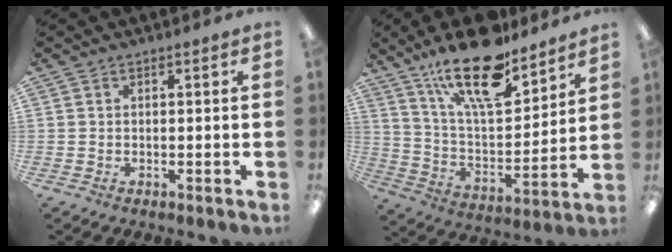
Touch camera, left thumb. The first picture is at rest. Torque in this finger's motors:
{"motor_torque": [0.67, -0.20, 1.70, -1.07, 0.43]}